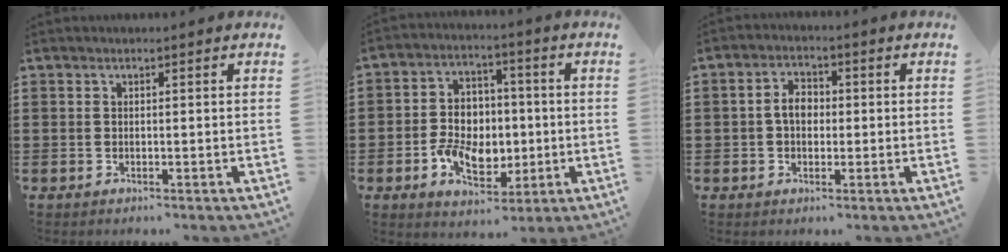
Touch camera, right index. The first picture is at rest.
{"total": 8.1, "force": [-1.5, 6.0, 5.2], "torque": [-0.104, 0.006, -0.030]}
{"total": 3.7, "force": [-0.2, 2.4, 2.9], "torque": [-0.058, 0.010, -0.006]}